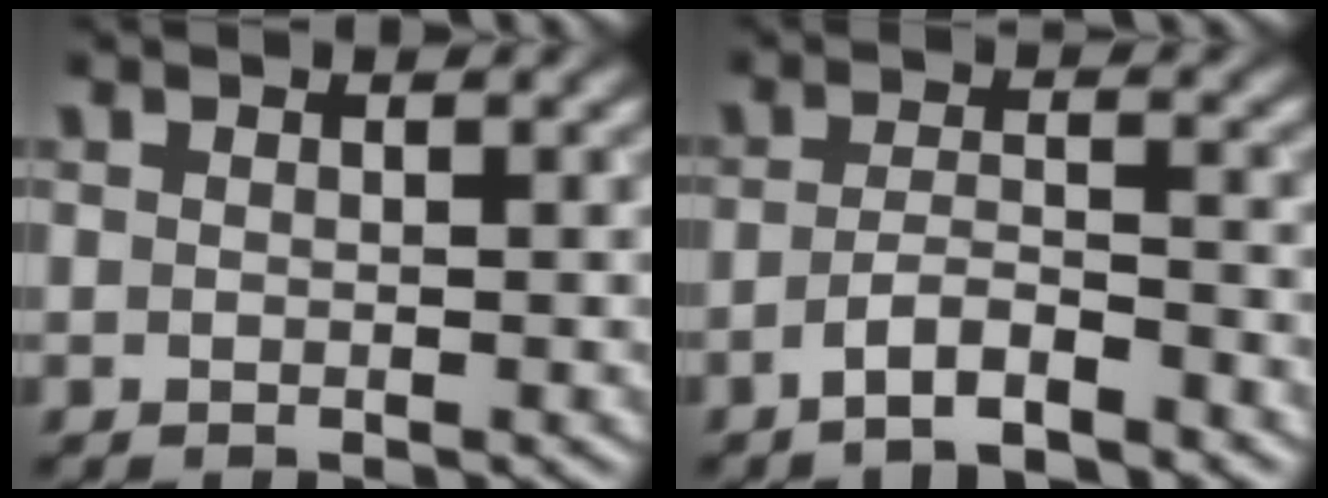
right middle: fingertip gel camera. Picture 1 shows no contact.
{"total": 3.3, "force": [-2.4, 0.7, 2.2], "torque": [-0.039, 0.005, -0.051]}